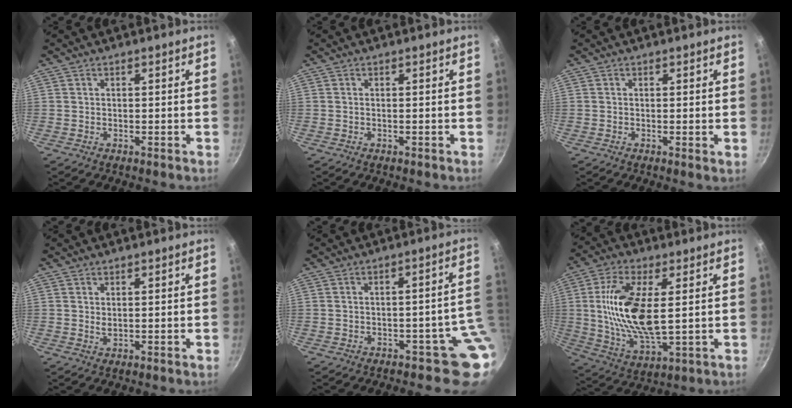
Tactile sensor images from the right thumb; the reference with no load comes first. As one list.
[{"total": 0.0}, {"total": 0.8, "force": [0.0, 0.0, 0.8], "torque": [-0.011, -0.003, -0.003]}, {"total": 1.0, "force": [0.5, 0.4, 0.8], "torque": [-0.014, -0.006, 0.007]}, {"total": 5.8, "force": [-1.7, 3.8, 4.0], "torque": [0.020, 0.032, -0.024]}, {"total": 16.3, "force": [2.3, 6.9, 14.5], "torque": [-0.284, -0.009, 0.045]}]